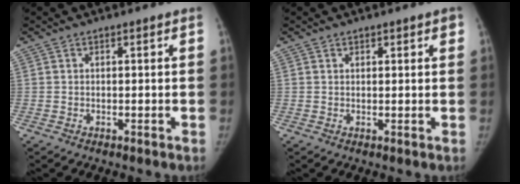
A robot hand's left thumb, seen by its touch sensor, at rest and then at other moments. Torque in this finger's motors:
{"motor_torque": [-0.17, -0.01, -0.32, 0.04, -0.05]}